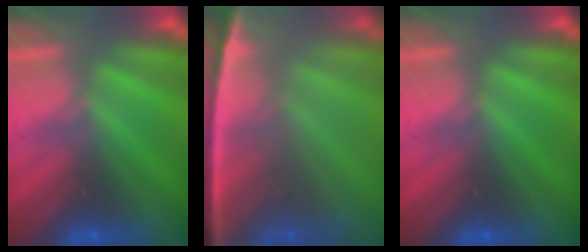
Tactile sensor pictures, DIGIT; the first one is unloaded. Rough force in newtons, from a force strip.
{"total": 7.6}
{"total": 0.0}